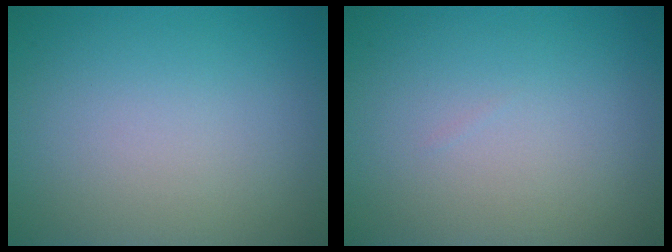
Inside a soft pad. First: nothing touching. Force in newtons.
{"total": 0.0}